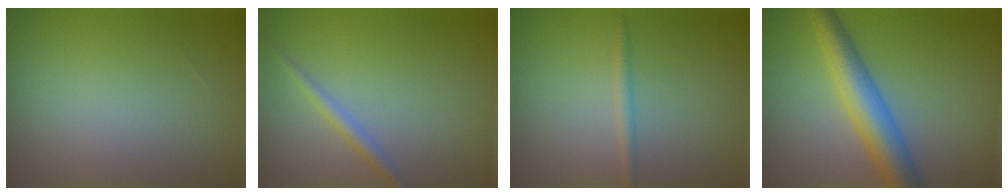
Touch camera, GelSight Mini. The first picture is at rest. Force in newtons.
{"total": 1.4, "press": 1.4, "slide": 0.1}
{"total": 1.0, "press": 1.0, "slide": 0.0}
{"total": 5.4, "press": 5.4, "slide": 0.2}